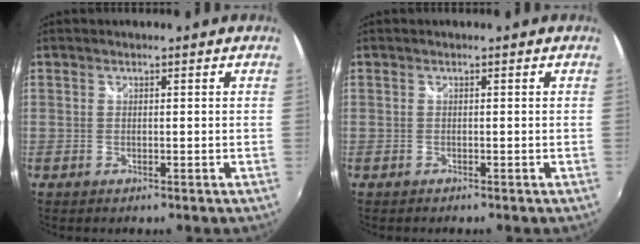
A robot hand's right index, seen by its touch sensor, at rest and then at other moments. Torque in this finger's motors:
{"motor_torque": [0.02, 0.09, 0.00, 0.00]}